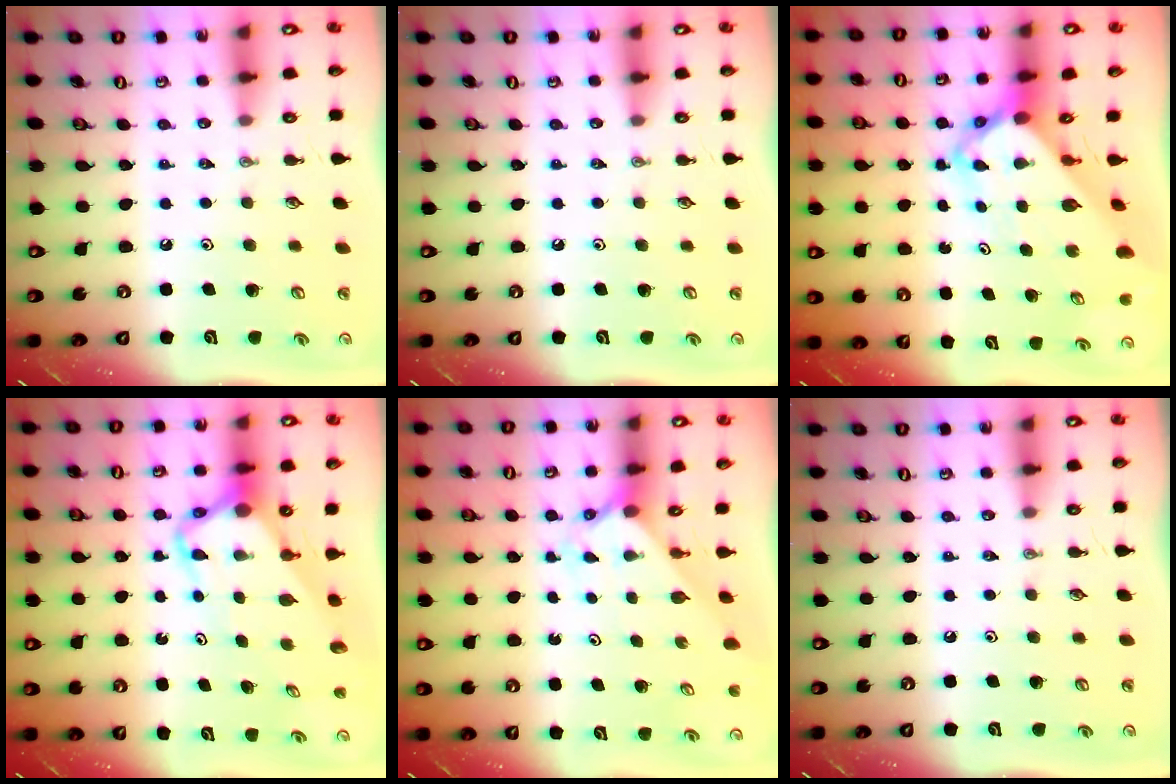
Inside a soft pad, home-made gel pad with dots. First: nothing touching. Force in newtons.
{"total": 0.0}
{"total": 5.9, "press": 5.9, "slide": 0.4}
{"total": 6.4, "press": 6.4, "slide": 0.6}
{"total": 2.0, "press": 2.0, "slide": 0.2}
{"total": 0.0}